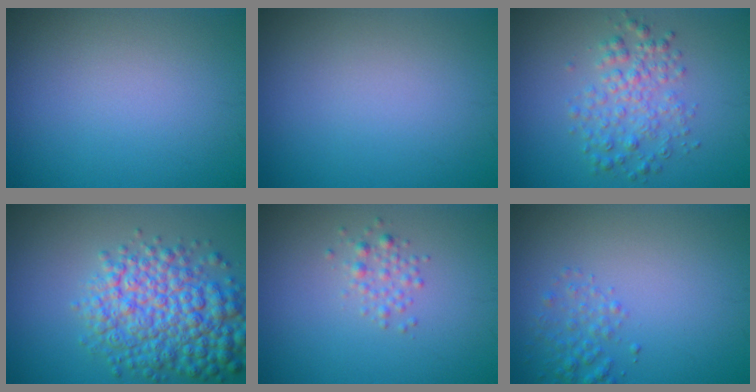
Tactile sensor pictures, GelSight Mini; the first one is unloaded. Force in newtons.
{"total": 0.0}
{"total": 3.3, "press": 3.3, "slide": 0.1}
{"total": 8.0, "press": 8.0, "slide": 0.2}
{"total": 1.4, "press": 1.4, "slide": 0.1}
{"total": 1.8, "press": 1.8, "slide": 0.1}